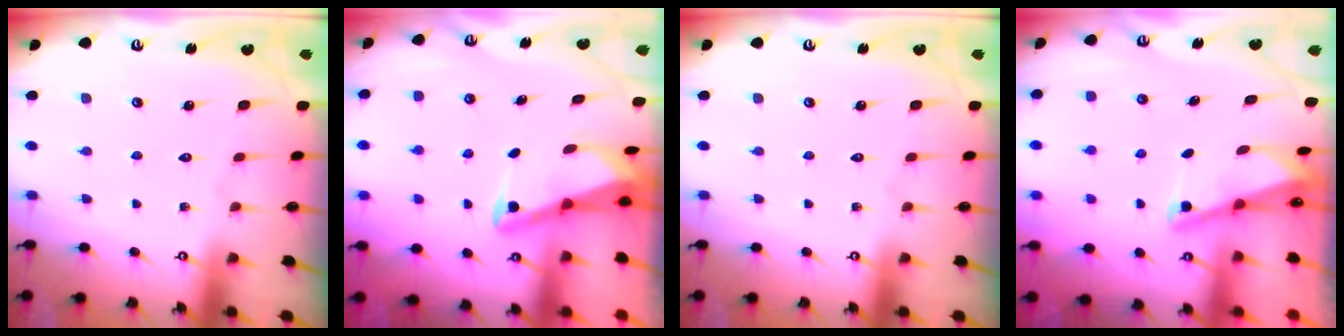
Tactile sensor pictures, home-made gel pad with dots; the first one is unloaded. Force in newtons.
{"total": 3.3, "press": 3.3, "slide": 0.3}
{"total": 0.0}
{"total": 2.0, "press": 2.0, "slide": 0.2}